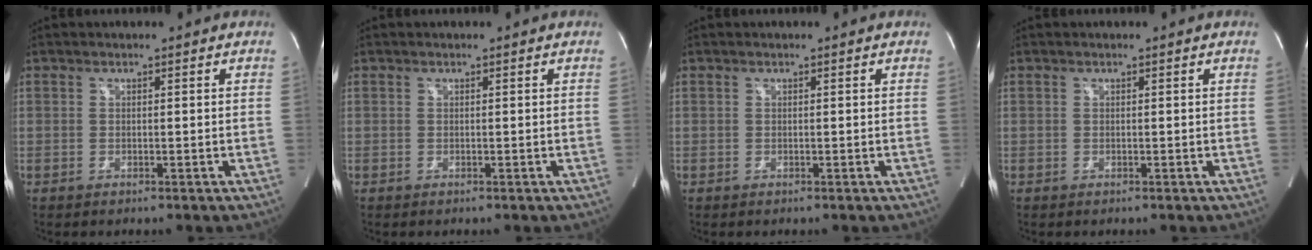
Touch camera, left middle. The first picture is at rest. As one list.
[{"total": 0.0}, {"total": 0.0}, {"total": 0.0}]